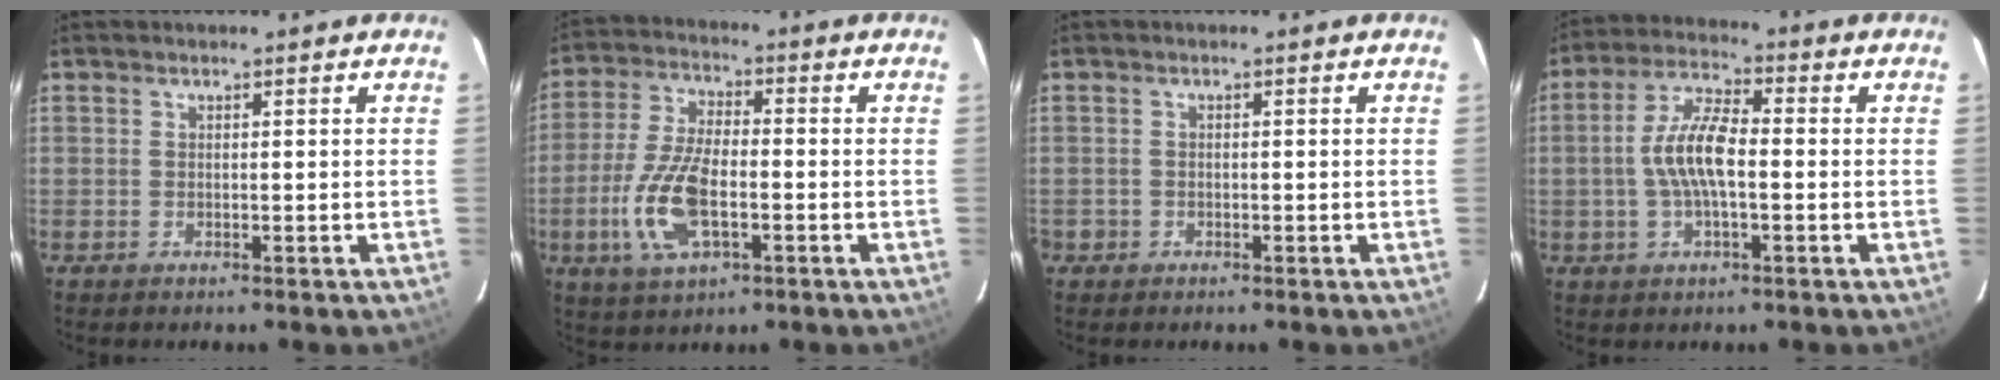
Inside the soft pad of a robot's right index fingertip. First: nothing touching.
{"total": 12.2, "force": [-3.6, 5.2, 10.4], "torque": [-0.227, -0.003, -0.068]}
{"total": 1.3, "force": [-0.7, 1.0, 0.0], "torque": [-0.003, 0.002, -0.010]}
{"total": 8.9, "force": [-1.0, 3.0, 8.4], "torque": [-0.169, 0.011, -0.021]}